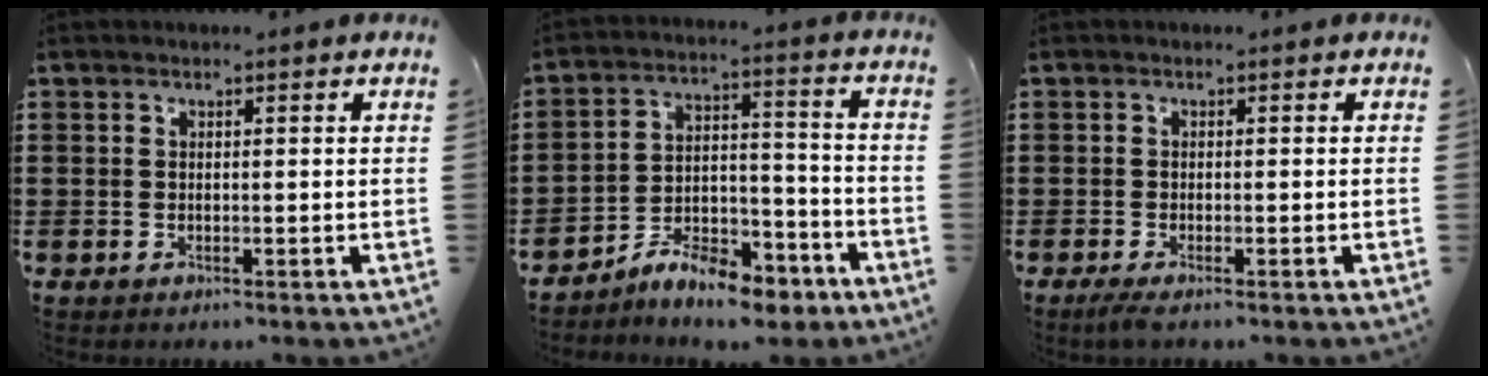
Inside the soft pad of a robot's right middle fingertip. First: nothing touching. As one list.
[{"total": 8.8, "force": [-7.8, 2.5, 3.3], "torque": [-0.053, 0.027, -0.144]}, {"total": 1.0, "force": [-0.6, 0.1, 0.8], "torque": [-0.011, -0.005, -0.011]}]